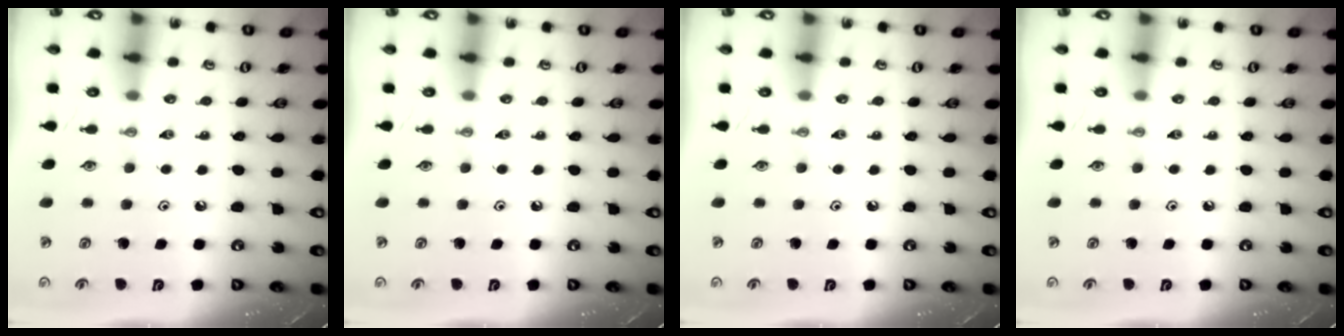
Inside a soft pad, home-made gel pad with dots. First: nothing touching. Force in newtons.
{"total": 0.0}
{"total": 0.0}
{"total": 0.0}